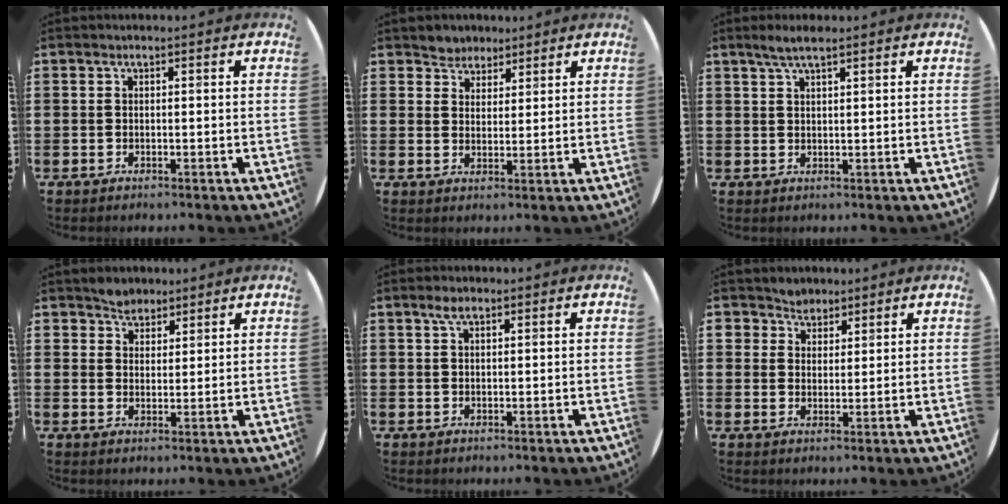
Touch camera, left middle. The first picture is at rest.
{"total": 3.2, "force": [2.7, 1.6, -0.5], "torque": [-0.003, 0.002, 0.052]}
{"total": 2.8, "force": [2.1, 0.4, 1.8], "torque": [-0.038, 0.005, 0.036]}
{"total": 3.2, "force": [2.9, 1.3, -0.2], "torque": [0.005, -0.005, 0.055]}
{"total": 2.0, "force": [1.3, 0.9, 1.2], "torque": [-0.018, 0.002, 0.021]}
{"total": 3.3, "force": [2.8, 1.7, -0.4], "torque": [-0.004, 0.004, 0.054]}